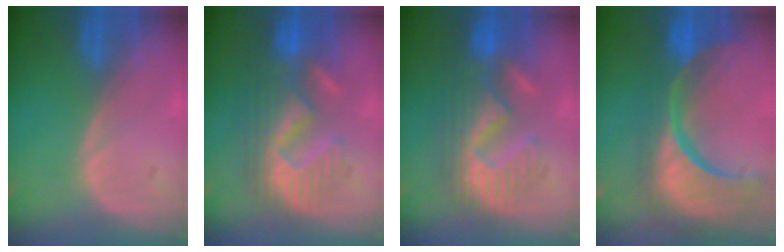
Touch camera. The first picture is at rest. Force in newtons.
{"total": 10.1, "press": 9.7, "slide": 2.9}
{"total": 10.1, "press": 9.7, "slide": 2.9}
{"total": 15.4, "press": 12.1, "slide": 9.5}